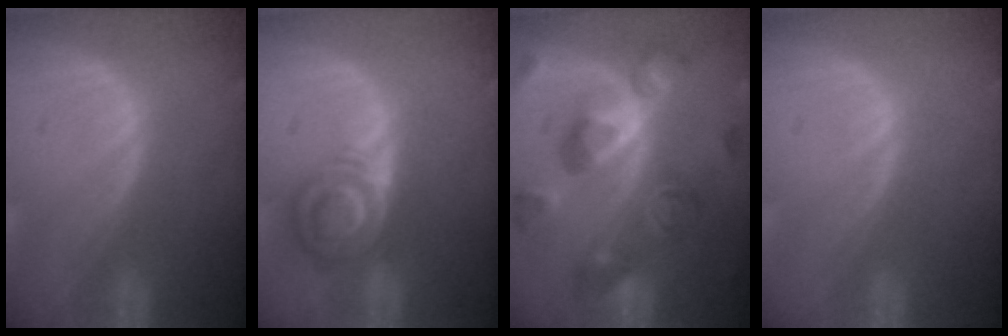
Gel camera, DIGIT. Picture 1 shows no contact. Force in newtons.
{"total": 6.0, "press": 6.0, "slide": 0.9}
{"total": 11.4, "press": 11.4, "slide": 0.9}
{"total": 0.0}